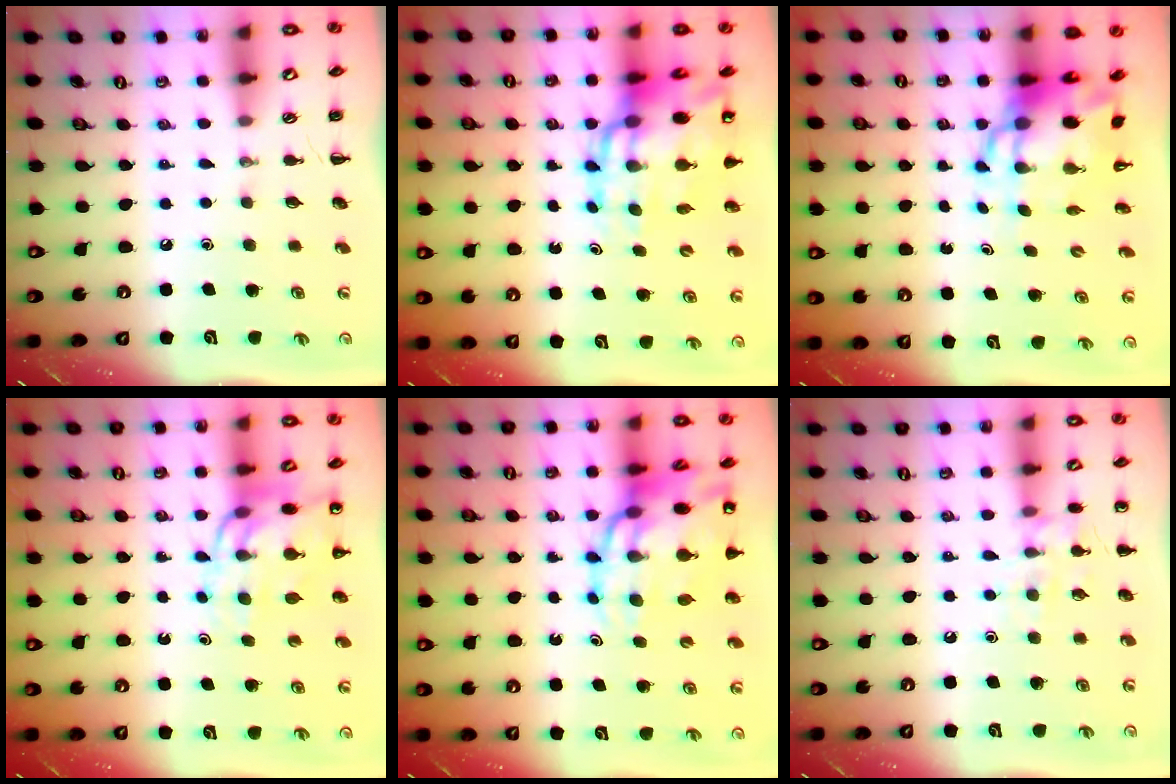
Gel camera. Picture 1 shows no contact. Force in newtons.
{"total": 19.1, "press": 18.4, "slide": 5.2}
{"total": 9.5, "press": 9.2, "slide": 2.4}
{"total": 13.5, "press": 13.1, "slide": 3.0}
{"total": 19.3, "press": 18.7, "slide": 5.0}
{"total": 9.4, "press": 9.4, "slide": 0.8}